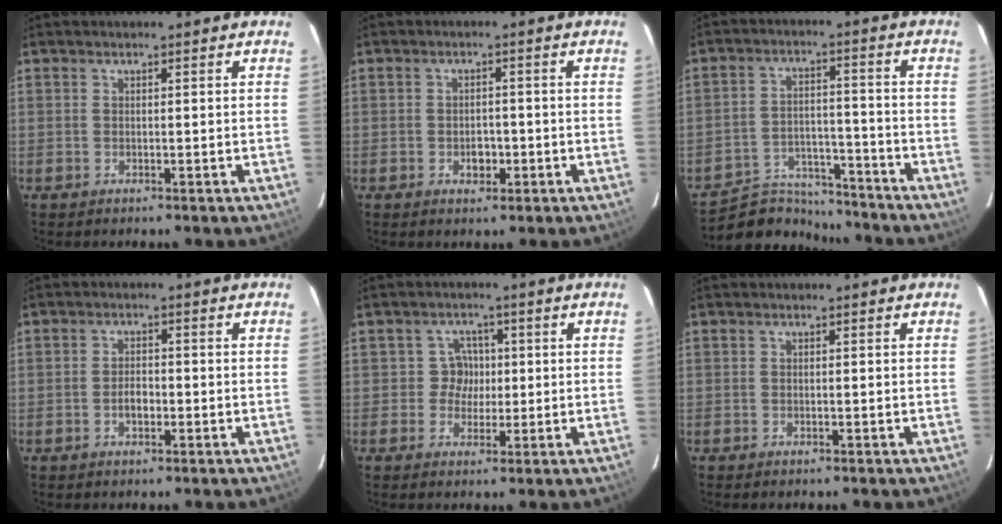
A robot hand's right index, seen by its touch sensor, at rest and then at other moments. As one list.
[{"total": 2.7, "force": [-0.9, 2.1, 1.4], "torque": [-0.025, 0.006, -0.009]}, {"total": 11.5, "force": [-10.7, 3.8, 1.9], "torque": [-0.056, 0.021, -0.163]}, {"total": 2.5, "force": [-1.0, 1.4, 1.8], "torque": [-0.034, 0.005, -0.018]}, {"total": 3.5, "force": [-0.2, 3.5, -0.1], "torque": [0.014, 0.015, -0.008]}, {"total": 0.6, "force": [-0.5, 0.0, 0.2], "torque": [-0.006, -0.002, -0.010]}]